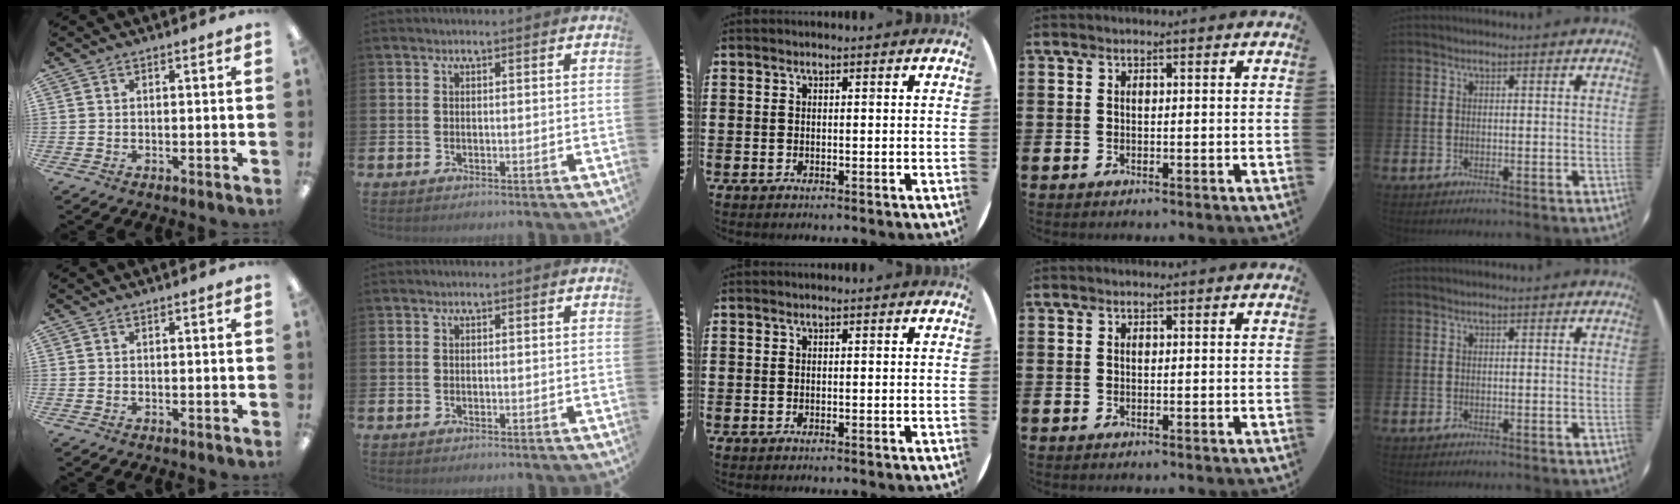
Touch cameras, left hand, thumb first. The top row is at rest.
{}